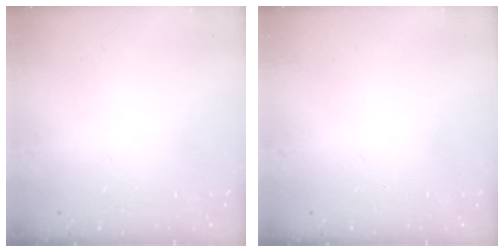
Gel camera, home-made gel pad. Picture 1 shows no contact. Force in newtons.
{"total": 0.0}